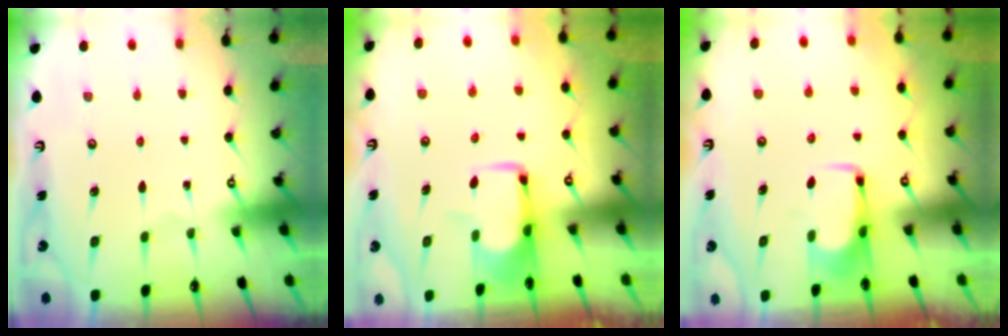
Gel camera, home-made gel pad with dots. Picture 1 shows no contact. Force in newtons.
{"total": 1.7, "press": 1.6, "slide": 0.5}
{"total": 1.6, "press": 1.5, "slide": 0.5}